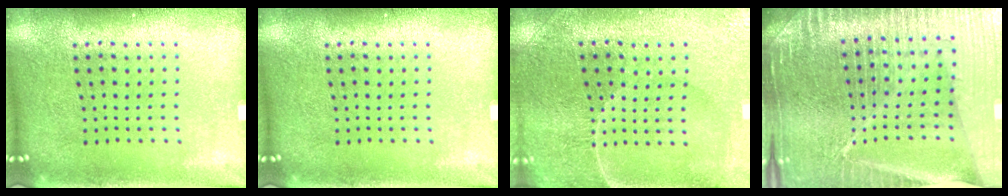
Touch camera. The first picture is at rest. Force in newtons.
{"total": 0.0}
{"total": 1.3, "press": 1.2, "slide": 0.3}
{"total": 6.4, "press": 5.6, "slide": 3.2}